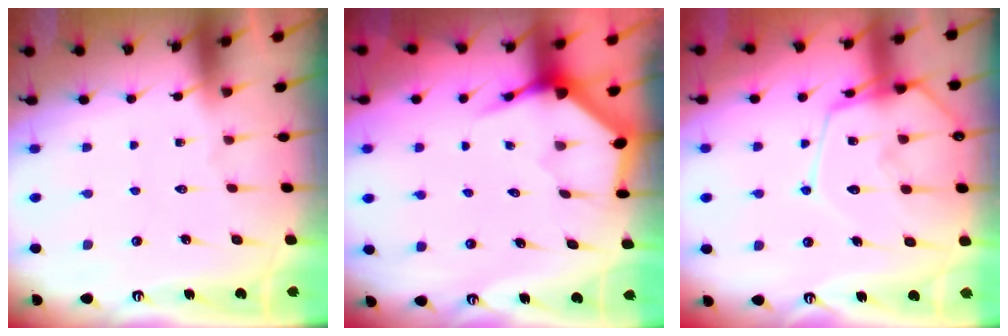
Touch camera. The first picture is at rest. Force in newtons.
{"total": 4.0, "press": 3.9, "slide": 0.5}
{"total": 14.2, "press": 14.2, "slide": 1.2}